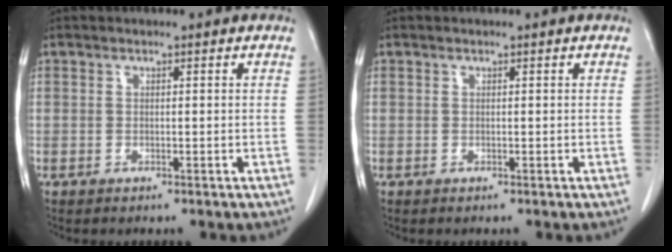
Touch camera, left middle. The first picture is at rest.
{"total": 0.0}